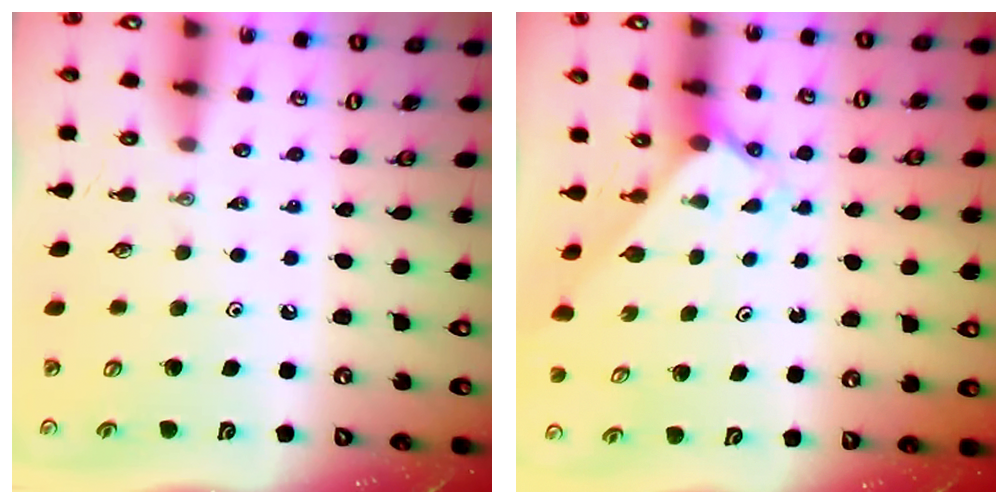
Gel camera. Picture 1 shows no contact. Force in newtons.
{"total": 2.0, "press": 2.0, "slide": 0.2}